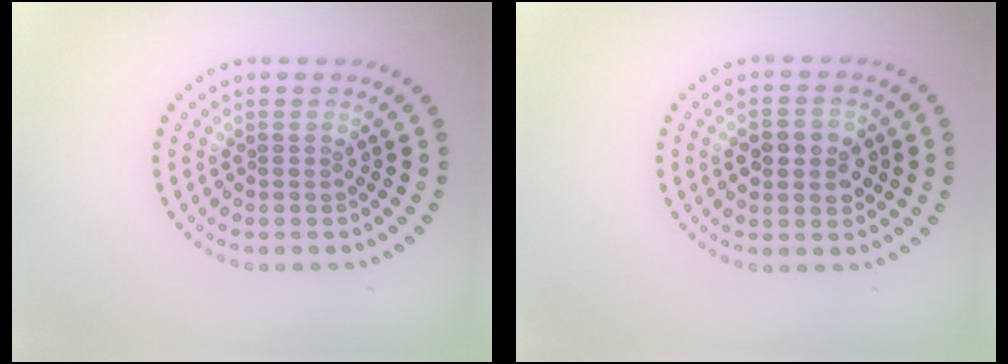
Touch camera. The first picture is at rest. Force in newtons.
{"total": 3.6, "press": 3.6, "slide": 0.2}